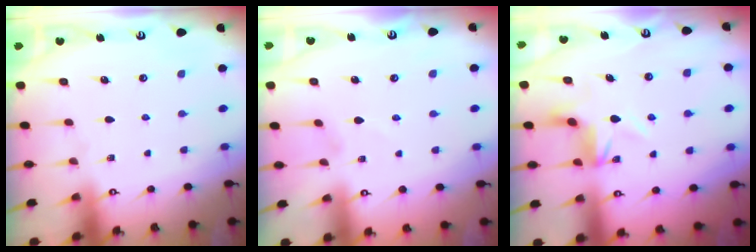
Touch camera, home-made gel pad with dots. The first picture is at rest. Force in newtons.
{"total": 1.5, "press": 1.5, "slide": 0.1}
{"total": 5.1, "press": 5.1, "slide": 0.1}